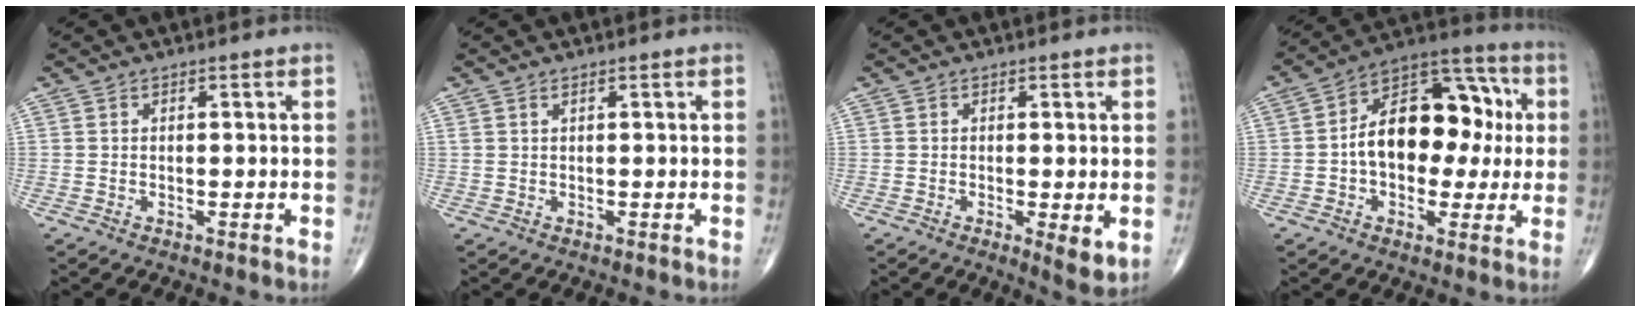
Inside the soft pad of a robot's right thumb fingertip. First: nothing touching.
{"total": 0.6, "force": [0.4, 0.2, 0.4], "torque": [-0.009, 0.006, 0.010]}
{"total": 4.3, "force": [-0.8, 1.2, 4.0], "torque": [-0.064, -0.015, -0.015]}
{"total": 18.1, "force": [0.6, 11.5, 14.0], "torque": [-0.169, 0.043, 0.003]}